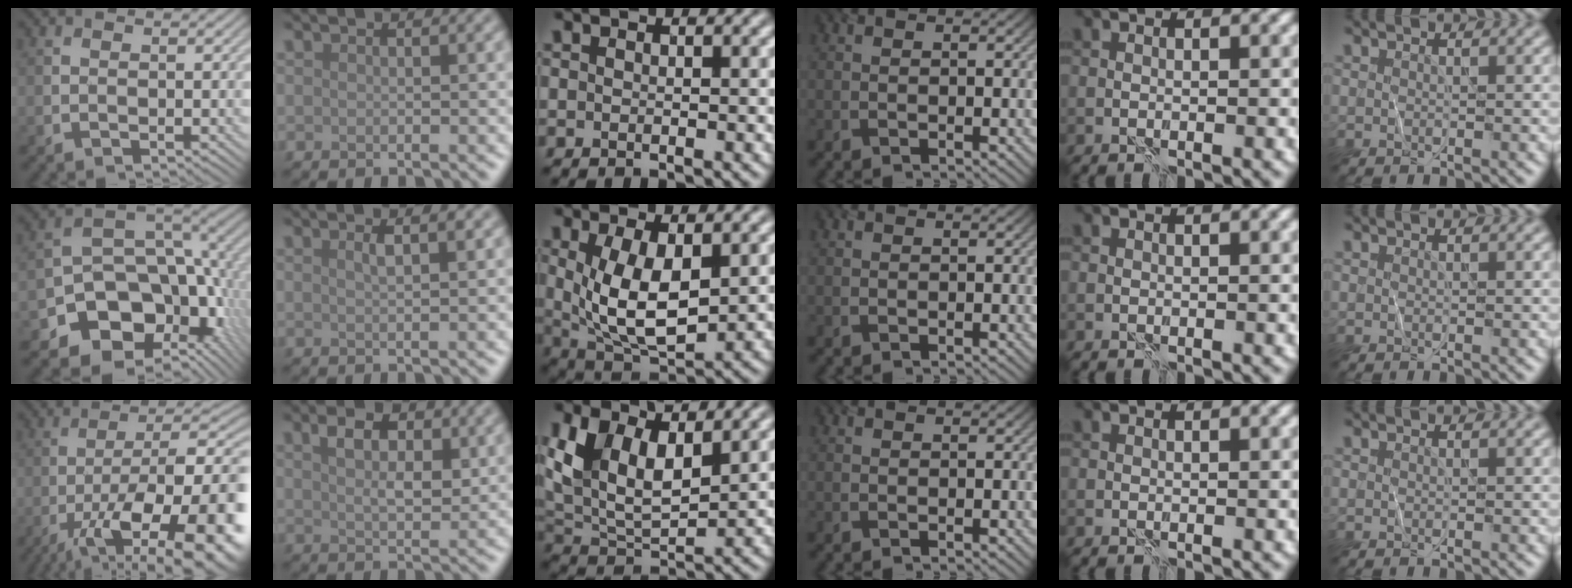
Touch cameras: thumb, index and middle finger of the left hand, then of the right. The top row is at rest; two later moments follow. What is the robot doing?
{"motion": "wrap", "object": "plastic wrap"}